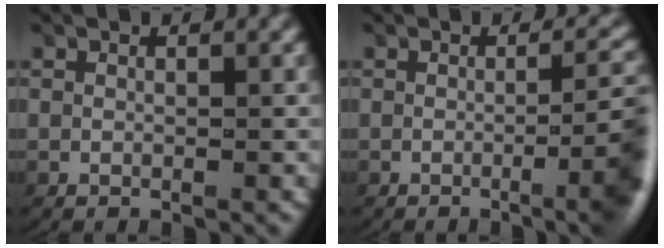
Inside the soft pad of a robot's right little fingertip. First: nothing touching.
{"total": 5.5, "force": [-1.4, 1.3, 5.1], "torque": [-0.052, 0.003, -0.025]}